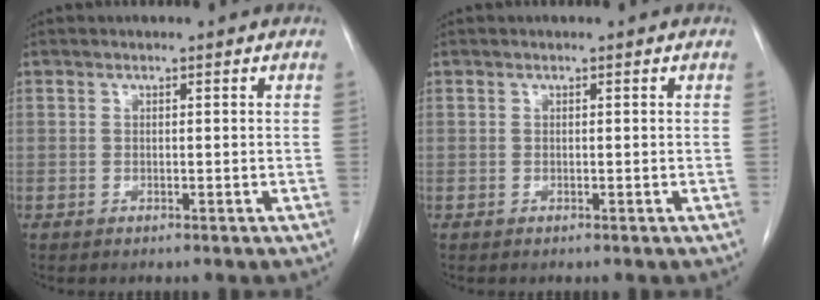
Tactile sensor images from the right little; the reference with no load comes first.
{"total": 0.0}